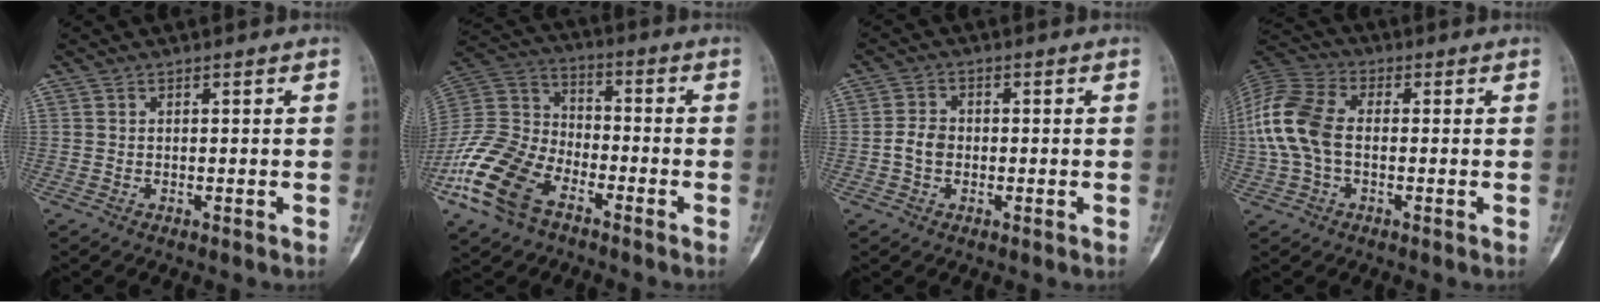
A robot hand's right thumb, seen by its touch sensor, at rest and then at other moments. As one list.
[{"total": 17.4, "force": [-9.3, 10.3, 10.6], "torque": [-0.215, 0.046, -0.189]}, {"total": 3.6, "force": [-0.6, 2.8, 2.2], "torque": [-0.038, 0.011, -0.018]}, {"total": 13.1, "force": [-0.3, 8.3, 10.2], "torque": [-0.231, 0.030, -0.011]}]